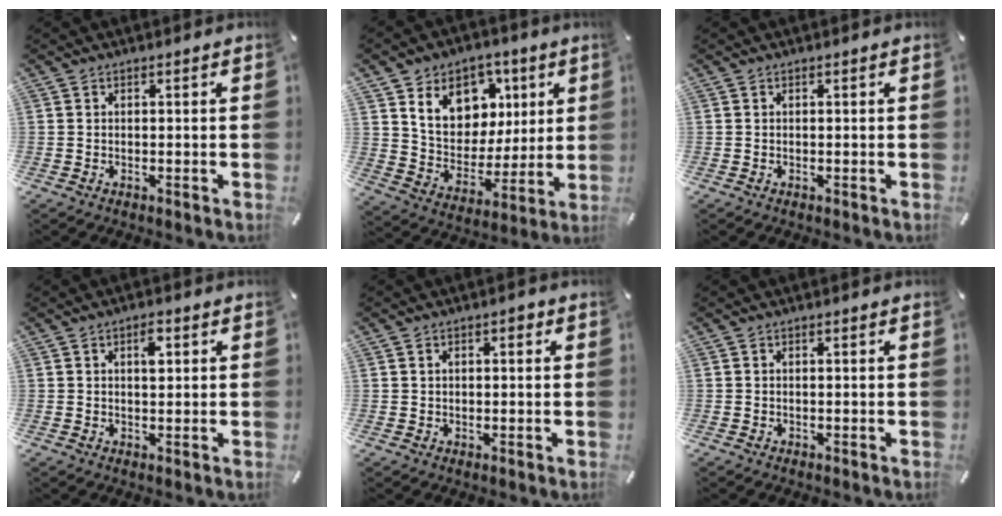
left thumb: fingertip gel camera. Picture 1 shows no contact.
{"total": 14.4, "force": [6.2, 12.0, 5.1], "torque": [-0.085, -0.033, 0.122]}
{"total": 0.0}
{"total": 3.3, "force": [1.1, 1.6, 2.7], "torque": [-0.033, -0.002, 0.012]}
{"total": 1.9, "force": [0.4, 1.4, 1.2], "torque": [-0.026, 0.007, 0.004]}
{"total": 0.0}